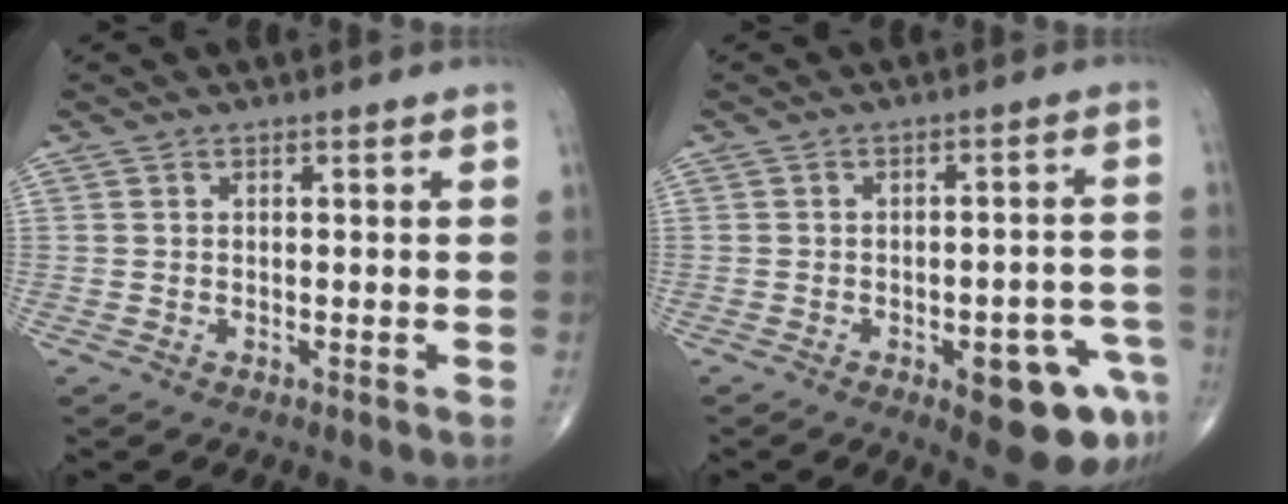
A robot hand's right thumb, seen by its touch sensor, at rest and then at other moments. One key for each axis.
{"total": 11.7, "fx": -5.7, "fy": 4.2, "fz": 9.3, "tx": -0.086, "ty": 0.032, "tz": -0.063}